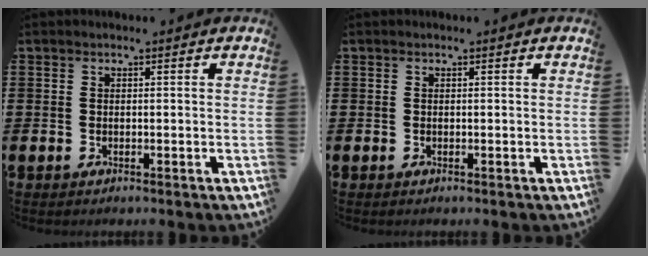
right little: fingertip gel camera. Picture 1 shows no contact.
{"total": 0.0}